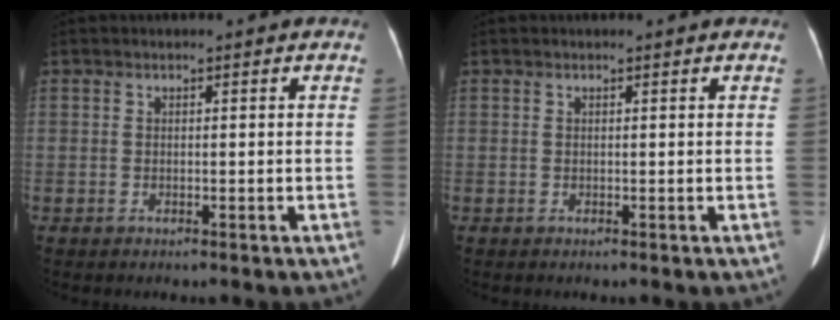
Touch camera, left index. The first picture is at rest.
{"total": 0.0}